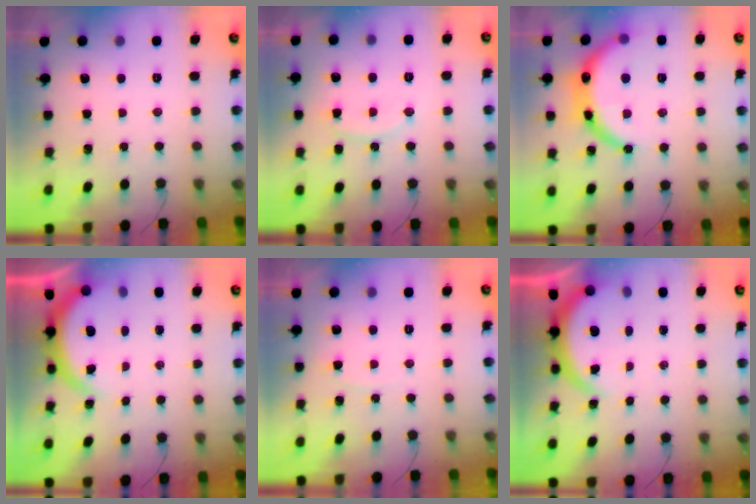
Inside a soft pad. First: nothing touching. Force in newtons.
{"total": 9.8, "press": 9.7, "slide": 0.8}
{"total": 14.4, "press": 14.3, "slide": 1.8}
{"total": 3.8, "press": 3.8, "slide": 0.3}
{"total": 2.7, "press": 2.7, "slide": 0.3}
{"total": 3.8, "press": 3.8, "slide": 0.3}